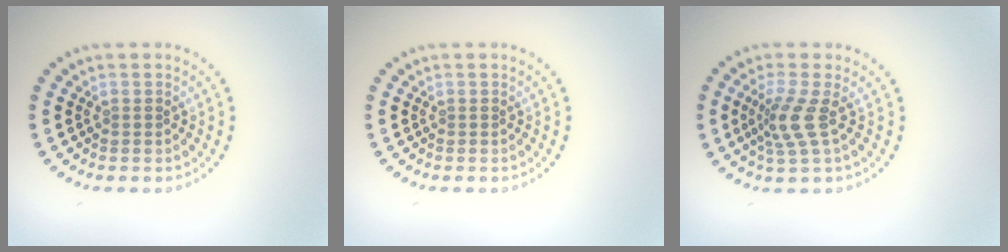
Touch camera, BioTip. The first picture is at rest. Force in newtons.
{"total": 0.0}
{"total": 2.9, "press": 2.1, "slide": 1.9}